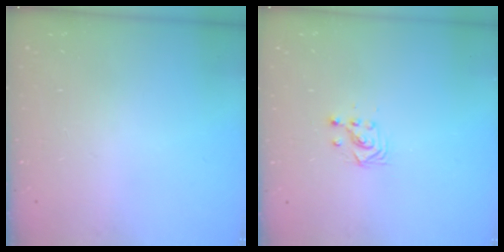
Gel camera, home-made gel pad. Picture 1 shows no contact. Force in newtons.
{"total": 2.9, "press": 2.9, "slide": 0.2}